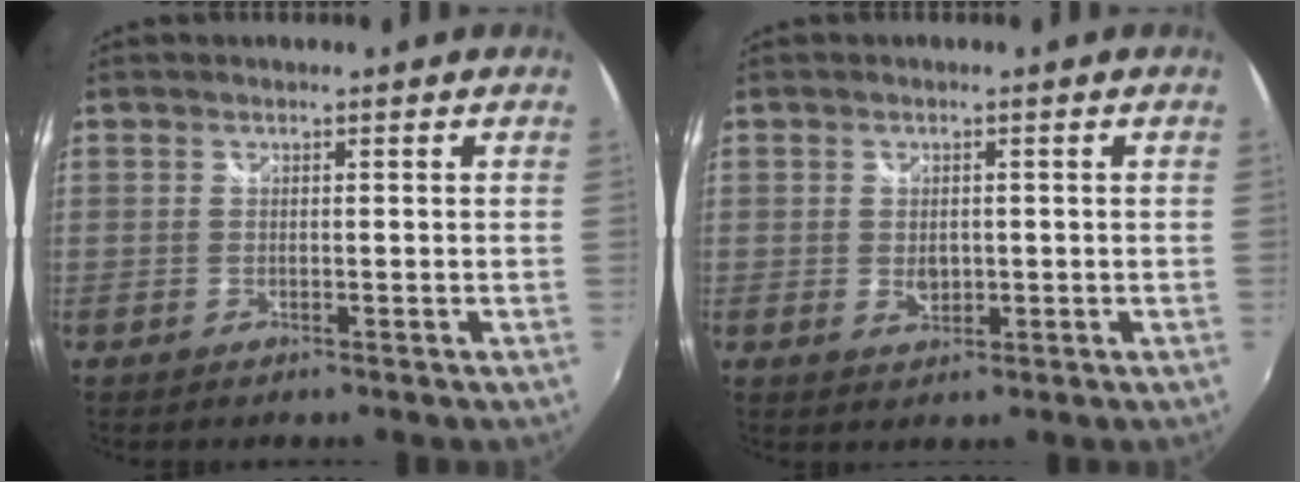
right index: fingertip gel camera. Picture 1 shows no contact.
{"total": 2.7, "force": [-0.3, 2.0, 1.8], "torque": [-0.029, -0.002, -0.003]}